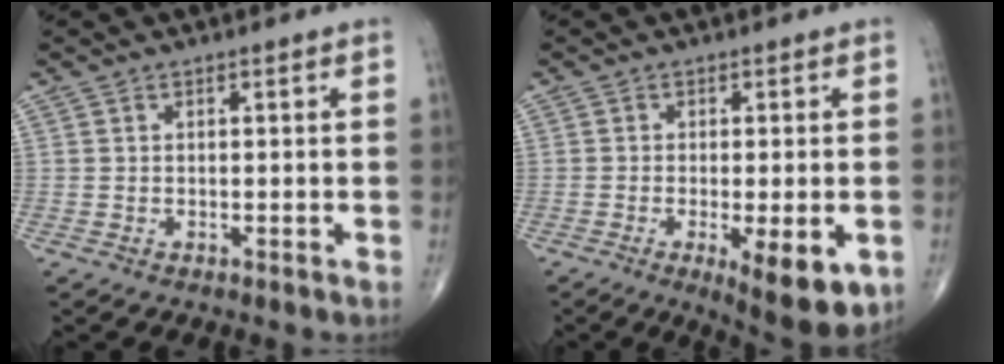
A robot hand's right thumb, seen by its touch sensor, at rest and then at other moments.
{"total": 10.3, "force": [-3.5, 3.2, 9.2], "torque": [-0.122, -0.016, -0.044]}